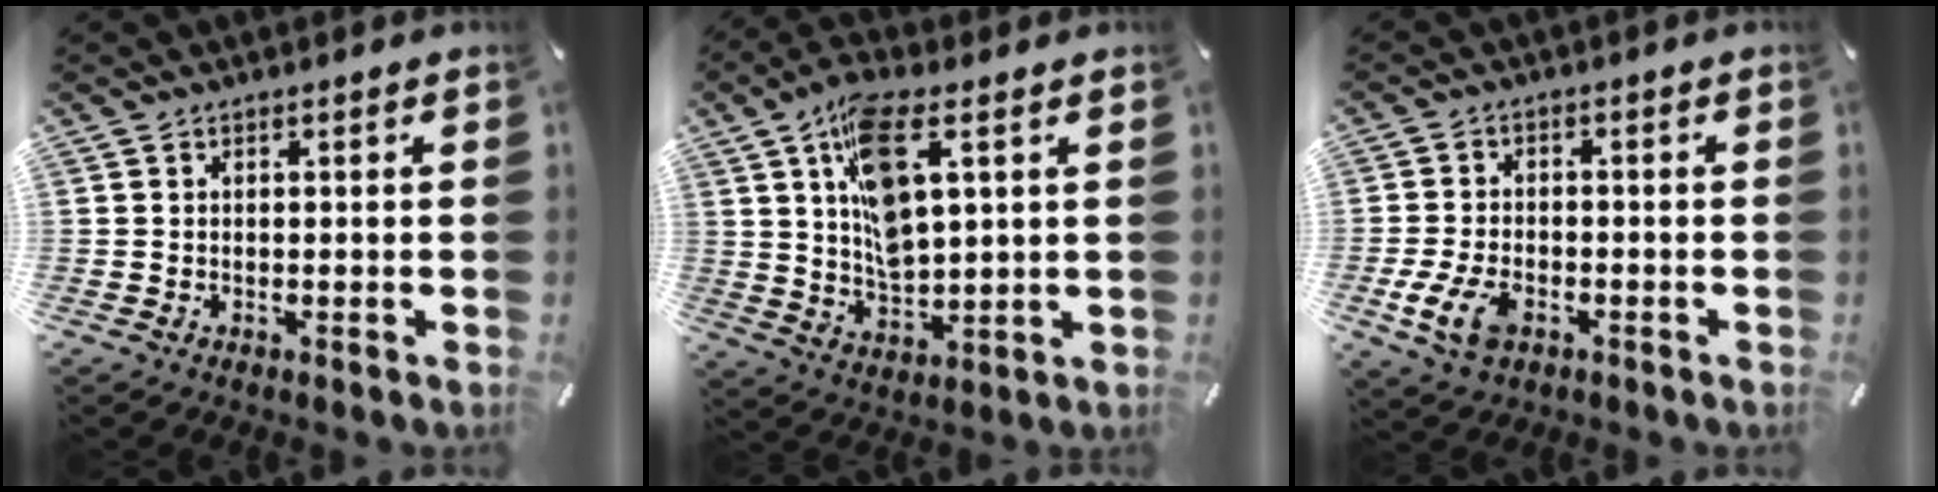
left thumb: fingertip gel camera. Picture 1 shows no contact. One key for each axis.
{"total": 13.2, "fx": 5.0, "fy": 6.3, "fz": 10.4, "tx": -0.196, "ty": -0.007, "tz": 0.088}
{"total": 8.1, "fx": -3.3, "fy": 5.0, "fz": 5.4, "tx": -0.128, "ty": 0.004, "tz": -0.062}